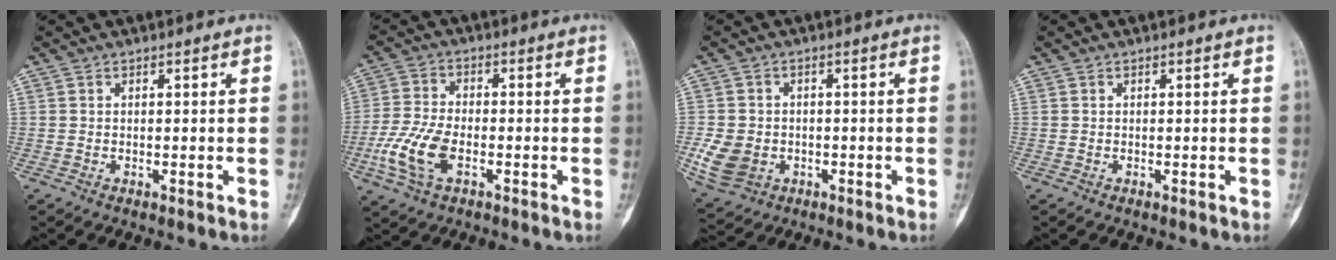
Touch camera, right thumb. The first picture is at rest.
{"total": 9.6, "force": [-3.2, 5.0, 7.5], "torque": [-0.174, 0.008, -0.066]}
{"total": 7.5, "force": [-1.7, 6.1, 4.1], "torque": [-0.071, 0.007, -0.022]}
{"total": 0.0}